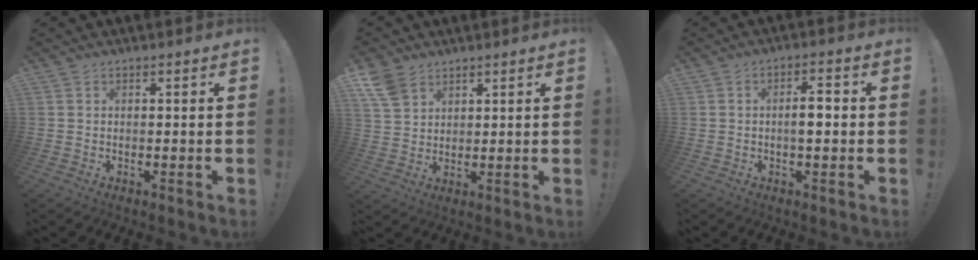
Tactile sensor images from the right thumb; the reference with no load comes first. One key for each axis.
{"total": 7.2, "fx": 4.8, "fy": 4.4, "fz": 3.1, "tx": -0.056, "ty": -0.020, "tz": 0.097}
{"total": 5.0, "fx": -0.6, "fy": 1.7, "fz": 4.6, "tx": -0.076, "ty": 0.006, "tz": -0.015}